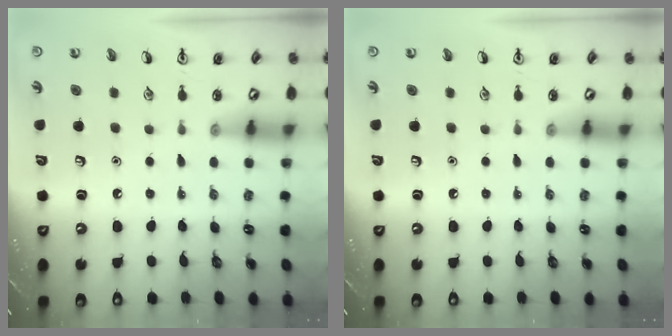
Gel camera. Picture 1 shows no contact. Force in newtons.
{"total": 0.0}